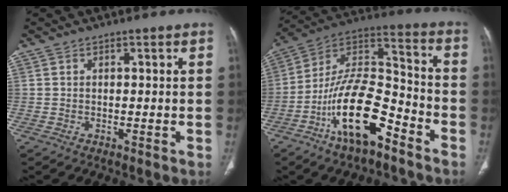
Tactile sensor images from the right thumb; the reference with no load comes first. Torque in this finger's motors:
{"motor_torque": [3.58, 1.43, 1.80, -0.96, 0.31]}